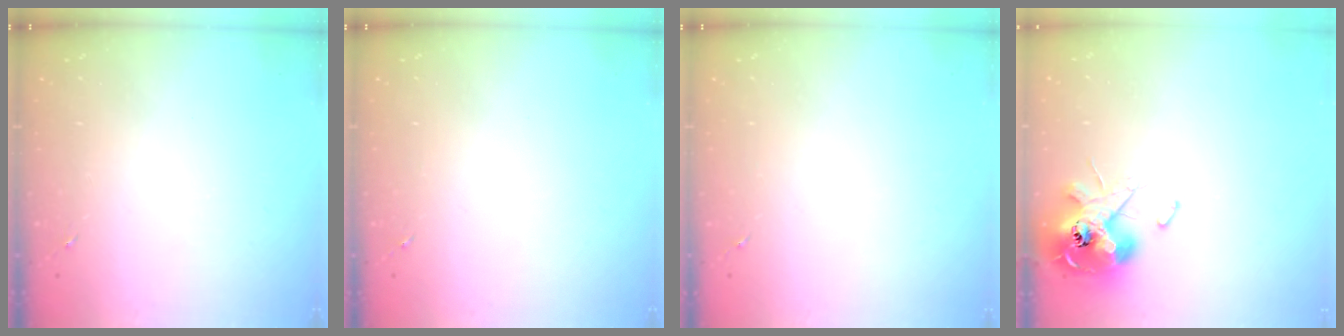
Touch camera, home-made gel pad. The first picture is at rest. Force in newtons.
{"total": 0.0}
{"total": 0.0}
{"total": 13.1, "press": 13.0, "slide": 1.6}